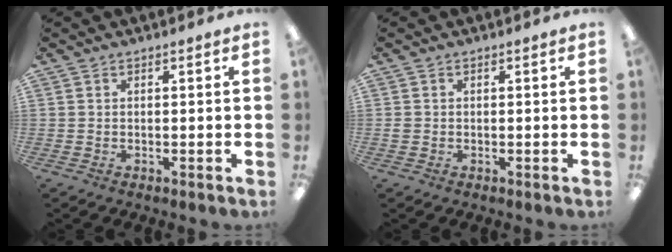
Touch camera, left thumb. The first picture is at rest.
{"total": 0.9, "force": [-0.1, 0.8, 0.3], "torque": [-0.006, 0.003, -0.004]}